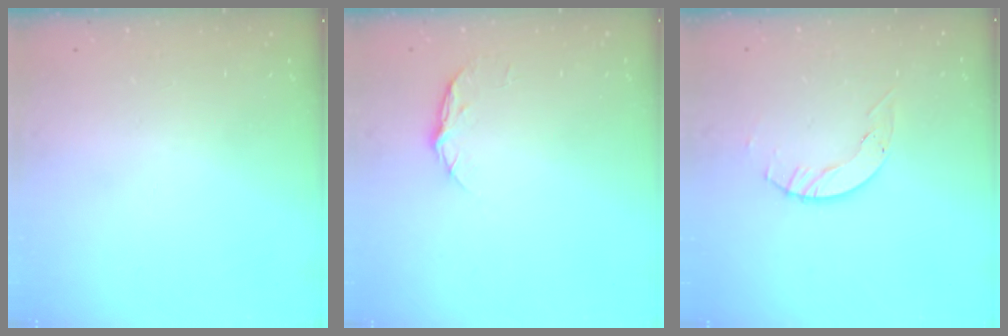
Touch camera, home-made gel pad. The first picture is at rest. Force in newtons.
{"total": 5.2, "press": 5.2, "slide": 0.7}
{"total": 4.0, "press": 4.0, "slide": 0.5}